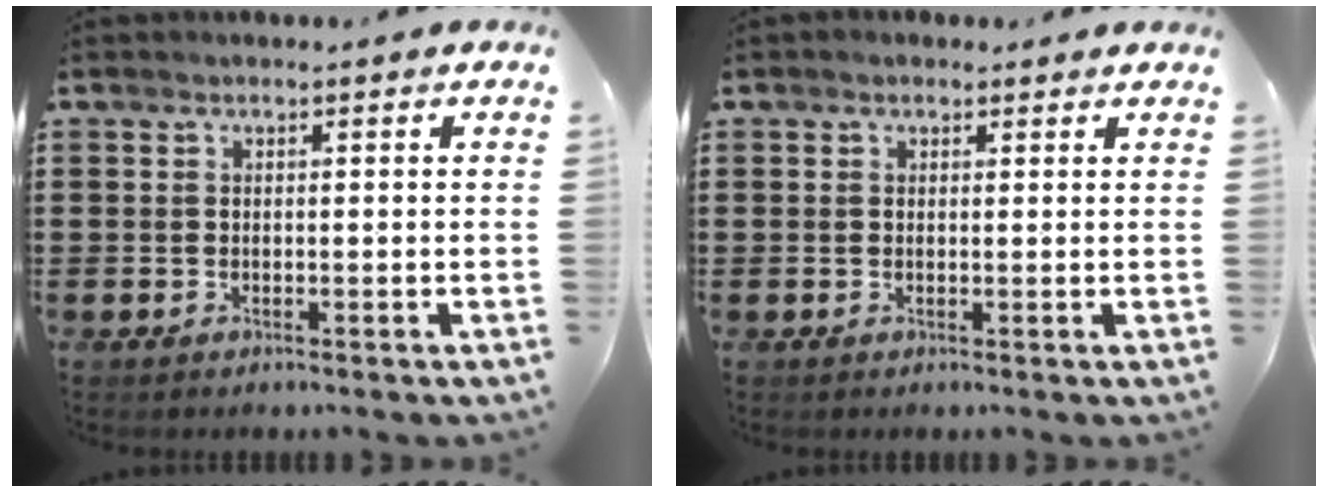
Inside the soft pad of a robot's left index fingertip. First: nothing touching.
{"total": 0.7, "force": [0.5, 0.4, 0.2], "torque": [-0.006, 0.004, 0.009]}